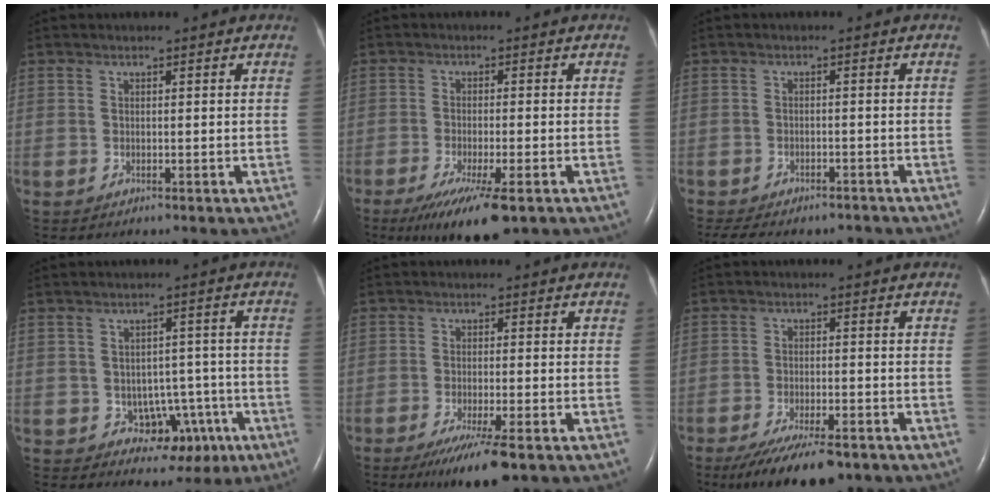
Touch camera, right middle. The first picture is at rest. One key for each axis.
{"total": 9.7, "fx": -6.0, "fy": 1.5, "fz": 7.4, "tx": -0.126, "ty": -0.026, "tz": -0.094}
{"total": 11.0, "fx": -9.6, "fy": 3.7, "fz": 3.9, "tx": -0.078, "ty": 0.000, "tz": -0.124}
{"total": 7.0, "fx": -2.7, "fy": 5.6, "fz": 3.1, "tx": -0.031, "ty": 0.031, "tz": -0.020}
{"total": 7.5, "fx": -4.8, "fy": 0.5, "fz": 5.7, "tx": -0.098, "ty": -0.020, "tz": -0.076}
{"total": 11.0, "fx": -8.1, "fy": 2.8, "fz": 6.9, "tx": -0.113, "ty": -0.018, "tz": -0.128}